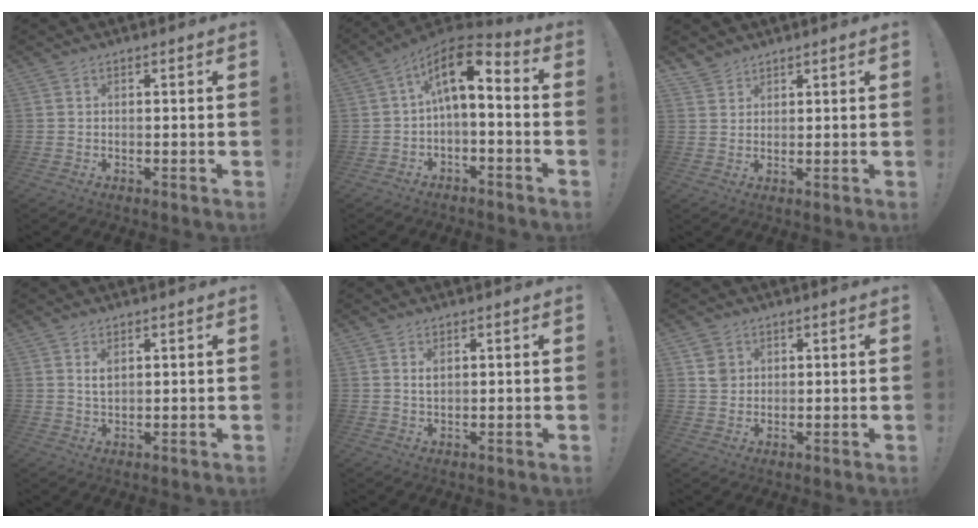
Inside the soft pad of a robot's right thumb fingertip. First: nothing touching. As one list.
[{"total": 10.6, "force": [1.6, 4.3, 9.5], "torque": [-0.169, -0.002, 0.024]}, {"total": 2.9, "force": [2.6, 1.2, 0.2], "torque": [0.003, -0.019, 0.049]}, {"total": 2.7, "force": [1.2, 1.5, 1.9], "torque": [-0.028, -0.003, 0.019]}, {"total": 1.7, "force": [0.8, 0.9, 1.2], "torque": [-0.020, -0.001, 0.013]}, {"total": 3.7, "force": [1.6, 3.2, 1.0], "torque": [-0.002, -0.005, 0.030]}]